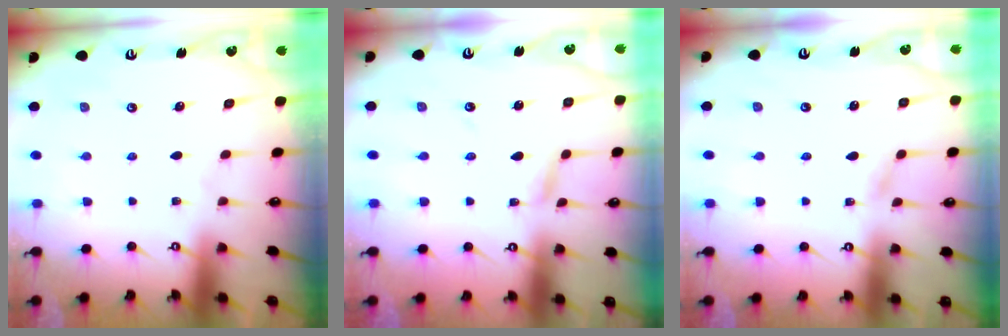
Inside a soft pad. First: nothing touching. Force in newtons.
{"total": 2.8, "press": 2.8, "slide": 0.1}
{"total": 2.8, "press": 2.8, "slide": 0.4}